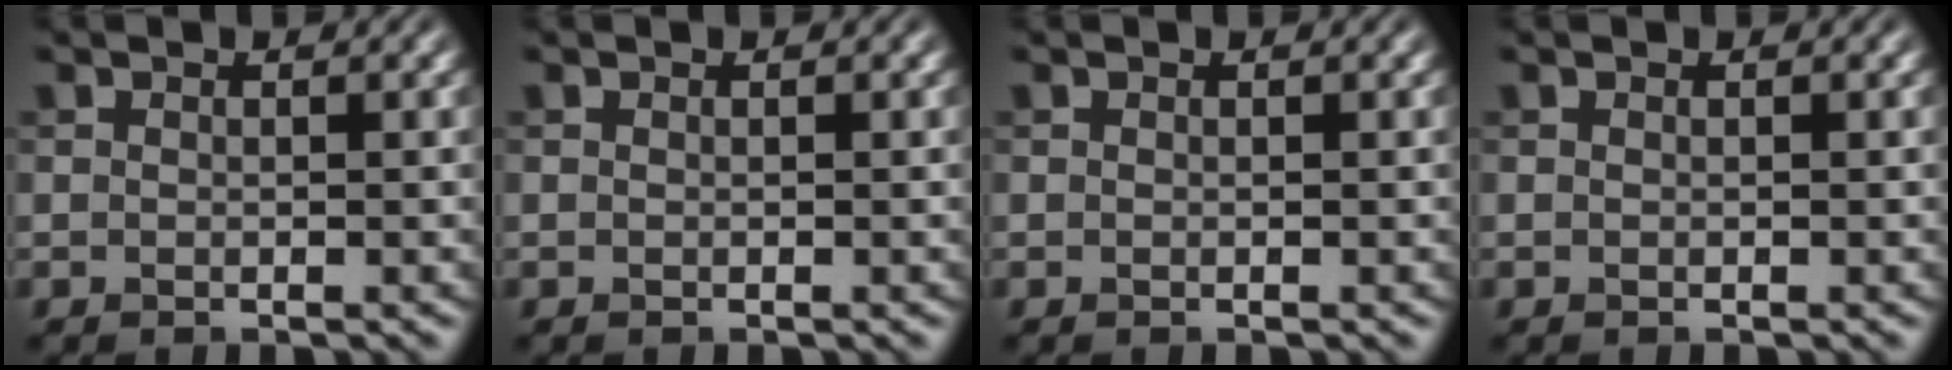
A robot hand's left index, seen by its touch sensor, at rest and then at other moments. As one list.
[{"total": 0.0}, {"total": 0.0}, {"total": 0.0}]